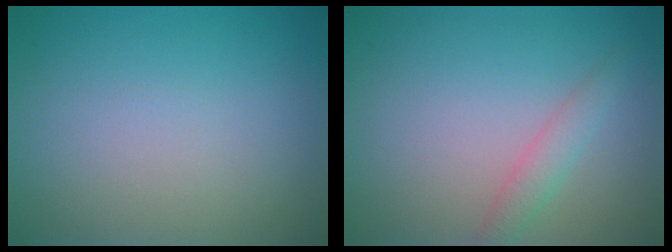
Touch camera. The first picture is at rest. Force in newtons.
{"total": 1.7, "press": 1.7, "slide": 0.1}